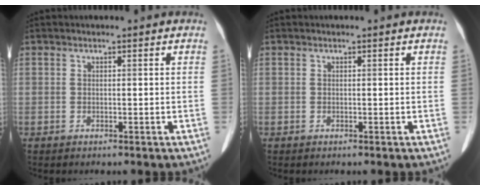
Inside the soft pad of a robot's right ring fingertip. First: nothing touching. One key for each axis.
{"total": 0.0}